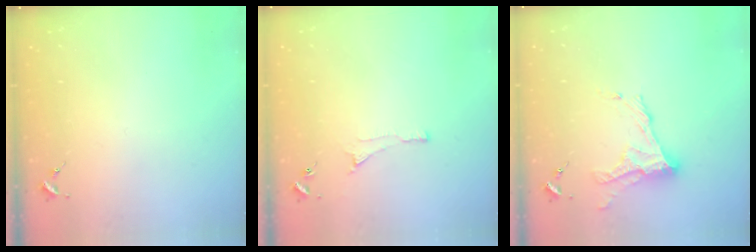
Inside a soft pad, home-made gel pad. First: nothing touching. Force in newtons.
{"total": 4.9, "press": 4.8, "slide": 0.6}
{"total": 12.4, "press": 12.4, "slide": 0.8}